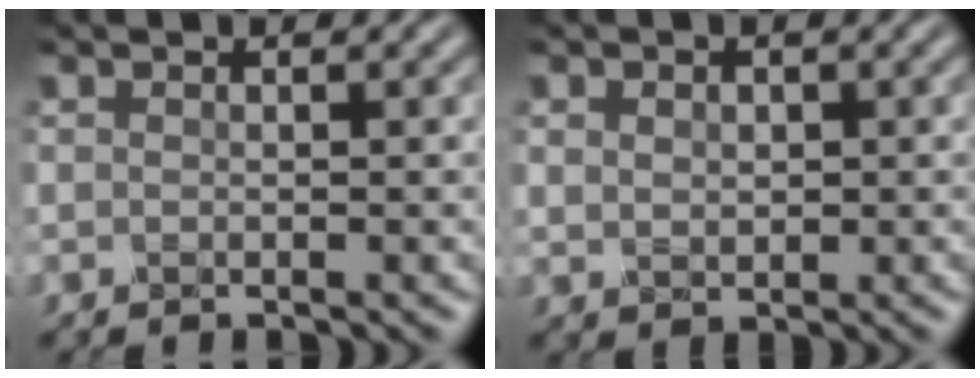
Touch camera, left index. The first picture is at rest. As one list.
[{"total": 1.7, "force": [0.4, 1.4, 0.9], "torque": [-0.018, 0.000, 0.009]}]